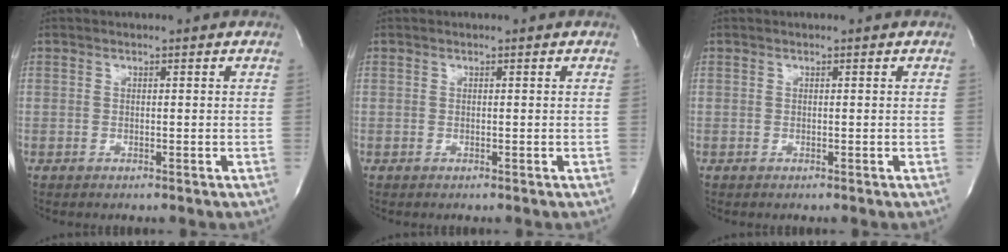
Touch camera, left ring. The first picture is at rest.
{"total": 0.0}
{"total": 0.0}